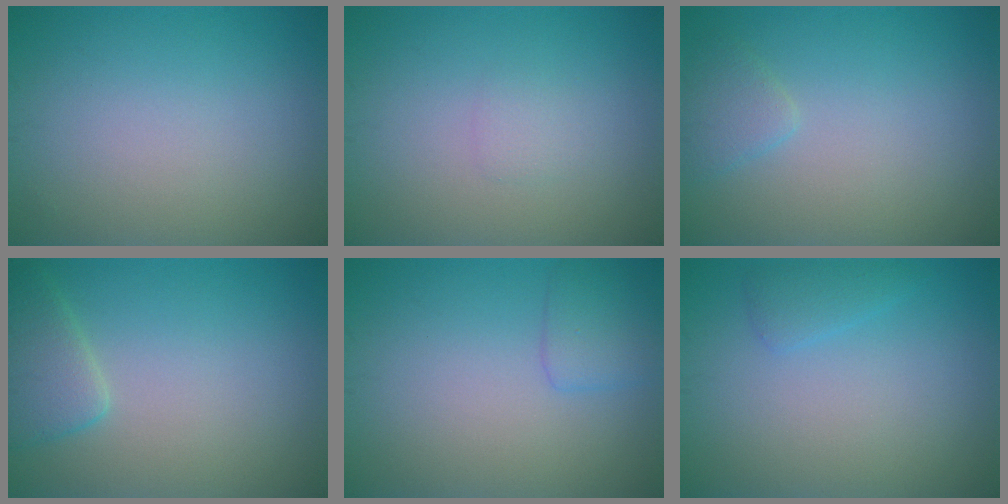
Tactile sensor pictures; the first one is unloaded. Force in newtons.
{"total": 0.9, "press": 0.9, "slide": 0.1}
{"total": 1.5, "press": 1.5, "slide": 0.2}
{"total": 3.0, "press": 3.0, "slide": 0.3}
{"total": 2.0, "press": 1.9, "slide": 0.1}
{"total": 1.4, "press": 1.4, "slide": 0.1}